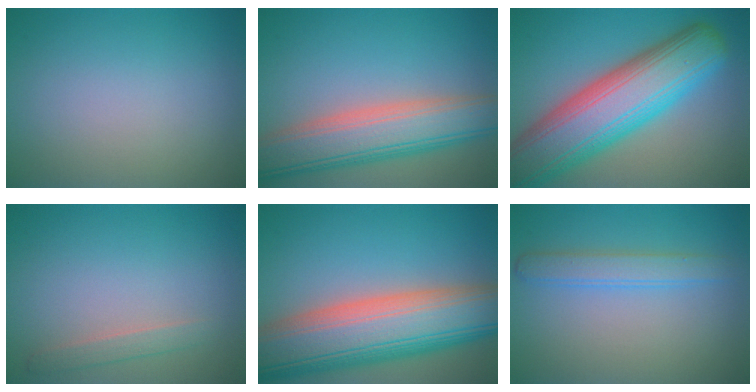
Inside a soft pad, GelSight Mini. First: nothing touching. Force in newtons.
{"total": 8.2, "press": 8.2, "slide": 0.5}
{"total": 12.9, "press": 12.9, "slide": 0.4}
{"total": 1.4, "press": 1.4, "slide": 0.0}
{"total": 14.2, "press": 14.1, "slide": 1.0}
{"total": 2.5, "press": 2.5, "slide": 0.1}